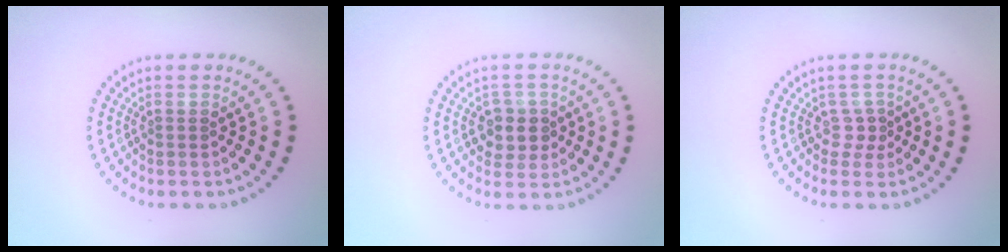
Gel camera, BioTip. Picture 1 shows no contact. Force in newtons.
{"total": 2.6, "press": 2.5, "slide": 0.9}
{"total": 1.4, "press": 0.9, "slide": 1.1}